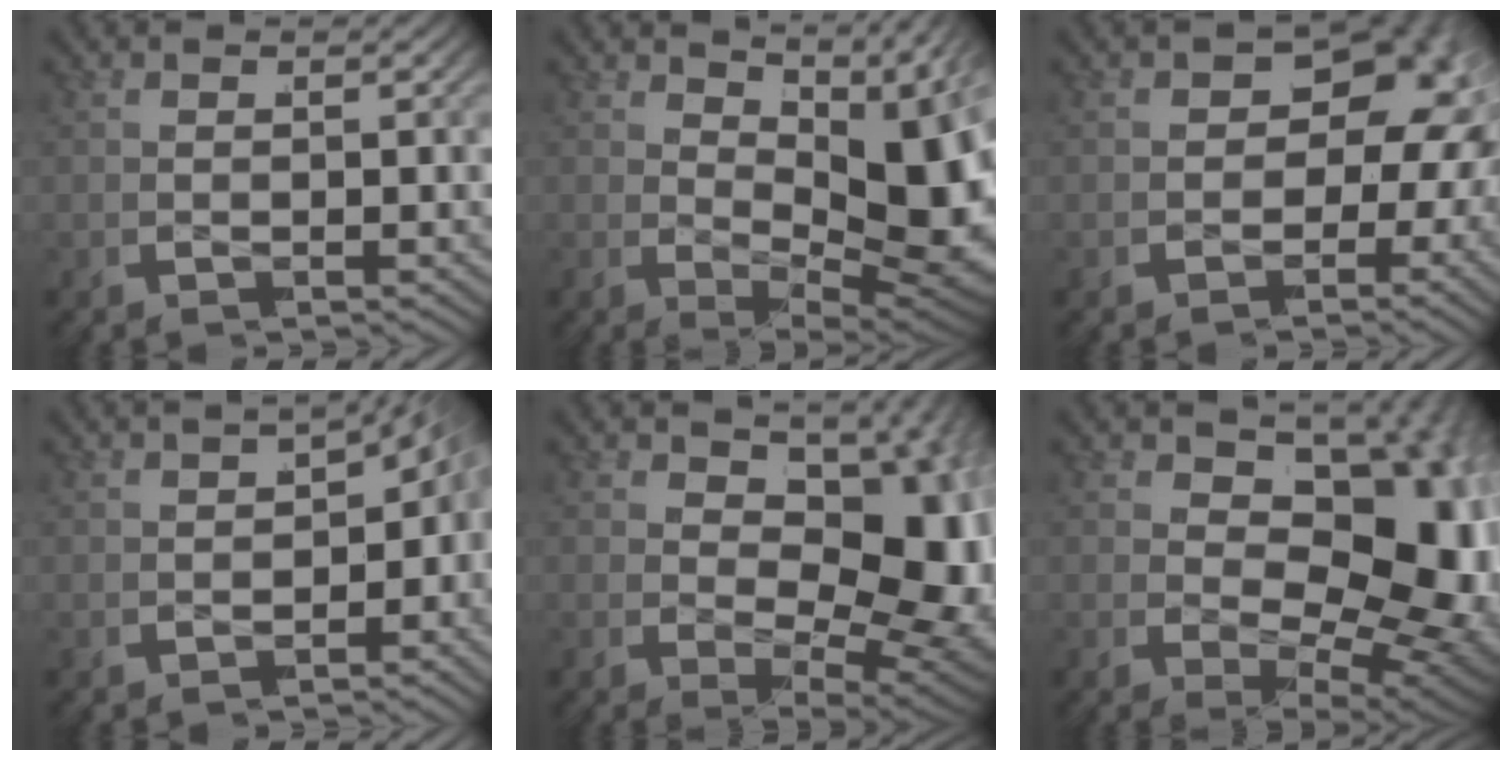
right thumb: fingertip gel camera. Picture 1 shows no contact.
{"total": 12.0, "force": [-0.3, 5.9, 10.5], "torque": [-0.171, -0.023, 0.018]}
{"total": 12.6, "force": [0.0, 8.7, 9.1], "torque": [-0.137, -0.024, 0.005]}
{"total": 6.4, "force": [-1.1, 4.4, 4.6], "torque": [-0.060, -0.009, -0.016]}
{"total": 15.4, "force": [-0.7, 8.4, 12.8], "torque": [-0.198, -0.037, 0.010]}
{"total": 16.9, "force": [-0.5, 9.8, 13.7], "torque": [-0.209, -0.037, 0.012]}